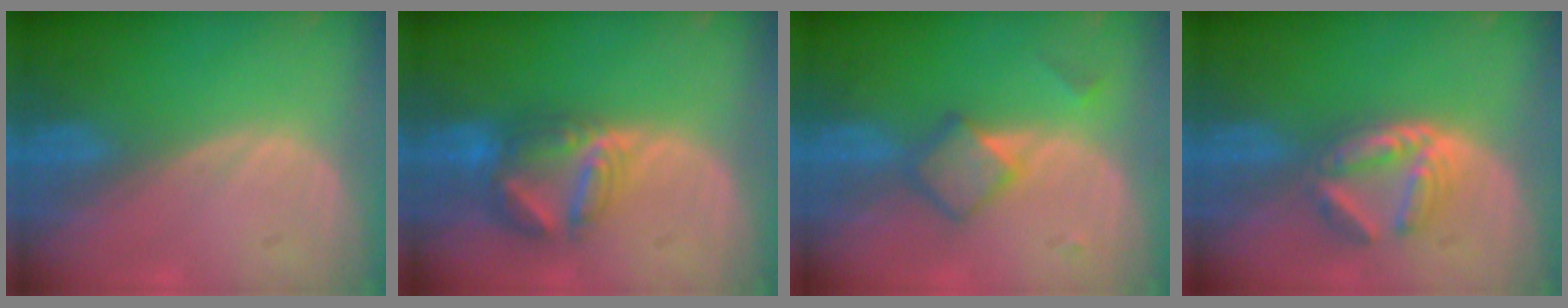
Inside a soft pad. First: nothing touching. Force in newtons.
{"total": 6.8, "press": 6.6, "slide": 1.7}
{"total": 4.7, "press": 4.6, "slide": 0.6}
{"total": 6.1, "press": 5.3, "slide": 3.1}